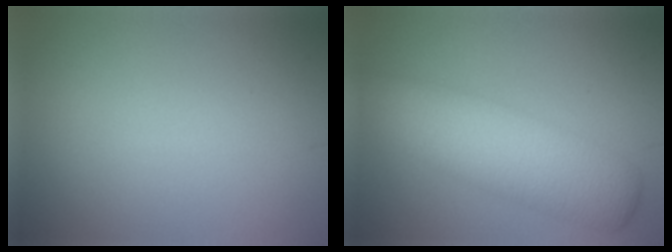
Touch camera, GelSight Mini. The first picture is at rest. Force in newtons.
{"total": 7.6, "press": 7.6, "slide": 0.2}